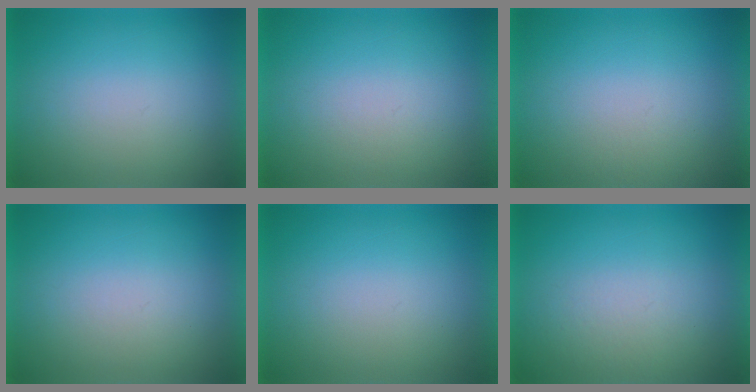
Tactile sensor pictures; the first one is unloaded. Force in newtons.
{"total": 1.1}
{"total": 1.2}
{"total": 1.2}
{"total": 0.0}
{"total": 4.6}